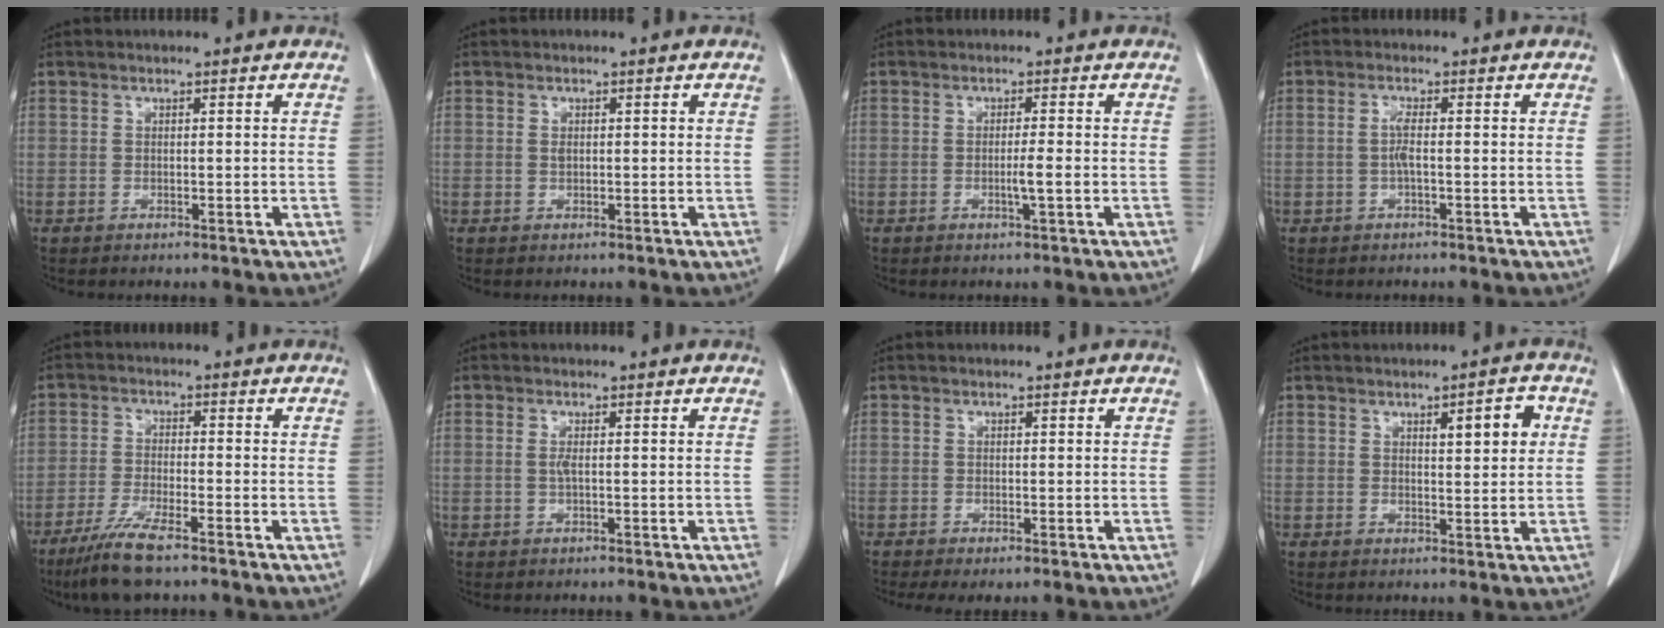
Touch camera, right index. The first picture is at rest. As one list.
[{"total": 0.8, "force": [0.1, 0.5, 0.7], "torque": [-0.015, 0.000, 0.002]}, {"total": 2.2, "force": [-0.6, -0.3, 2.2], "torque": [-0.037, -0.003, -0.008]}, {"total": 2.1, "force": [-0.3, 0.1, 2.1], "torque": [-0.044, 0.001, -0.006]}, {"total": 7.1, "force": [-5.1, 0.6, 4.9], "torque": [-0.103, -0.019, -0.094]}, {"total": 1.1, "force": [0.0, 0.0, 1.1], "torque": [-0.030, -0.002, -0.001]}, {"total": 1.8, "force": [-0.9, 0.6, 1.4], "torque": [-0.024, -0.005, -0.014]}, {"total": 4.7, "force": [1.6, 1.1, 4.3], "torque": [-0.061, 0.002, 0.025]}]